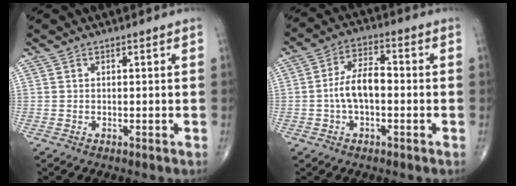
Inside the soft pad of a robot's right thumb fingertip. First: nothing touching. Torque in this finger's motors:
{"motor_torque": [0.70, 0.92, 1.11, -0.08, 0.11]}